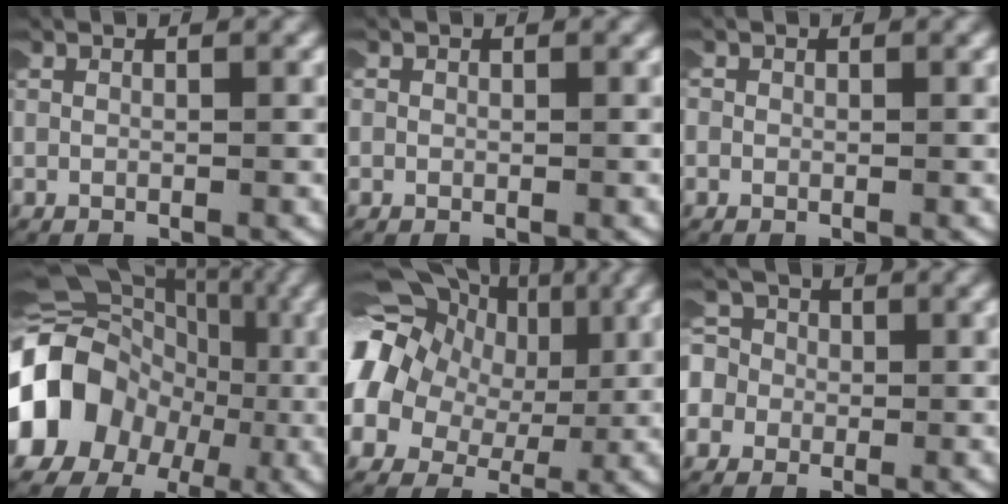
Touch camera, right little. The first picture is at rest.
{"total": 0.9, "force": [0.0, 0.9, 0.1], "torque": [-0.005, 0.001, -0.005]}
{"total": 1.3, "force": [0.0, 1.3, 0.2], "torque": [-0.009, 0.002, -0.007]}
{"total": 14.5, "force": [-0.5, 12.1, 8.0], "torque": [-0.185, -0.023, -0.008]}
{"total": 13.5, "force": [2.4, 11.2, 7.1], "torque": [-0.169, -0.003, 0.028]}
{"total": 7.4, "force": [0.1, 6.8, 2.8], "torque": [-0.087, -0.008, -0.013]}